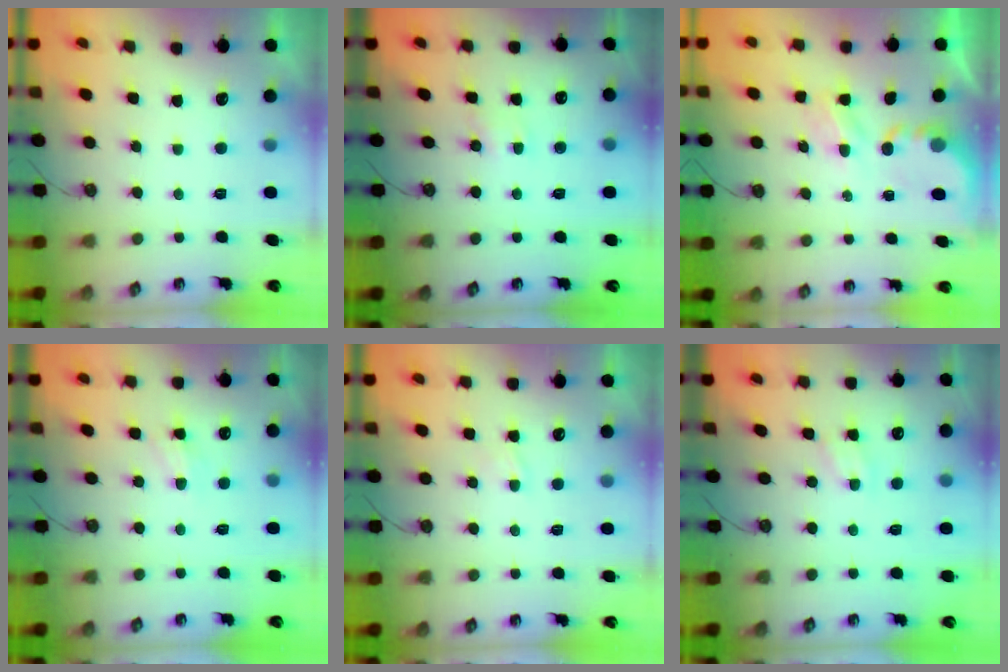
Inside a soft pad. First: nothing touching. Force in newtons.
{"total": 2.0, "press": 2.0, "slide": 0.3}
{"total": 3.9, "press": 3.9, "slide": 0.1}
{"total": 4.6, "press": 4.6, "slide": 0.3}
{"total": 2.8, "press": 2.8, "slide": 0.4}
{"total": 2.0, "press": 2.0, "slide": 0.3}